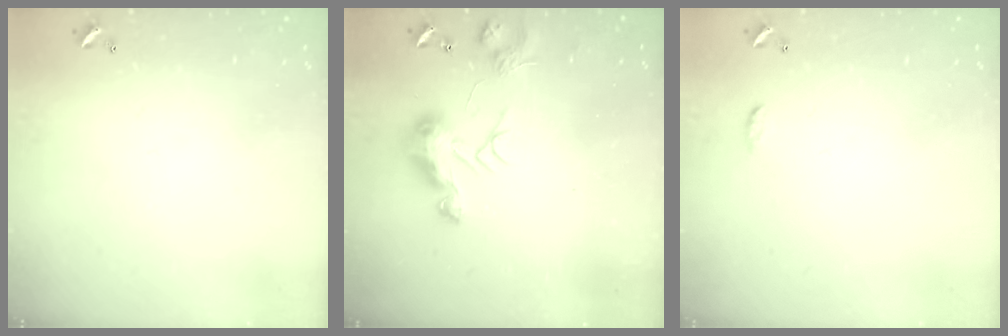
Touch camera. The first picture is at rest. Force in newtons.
{"total": 8.3, "press": 8.3, "slide": 0.7}
{"total": 3.5, "press": 3.5, "slide": 0.5}